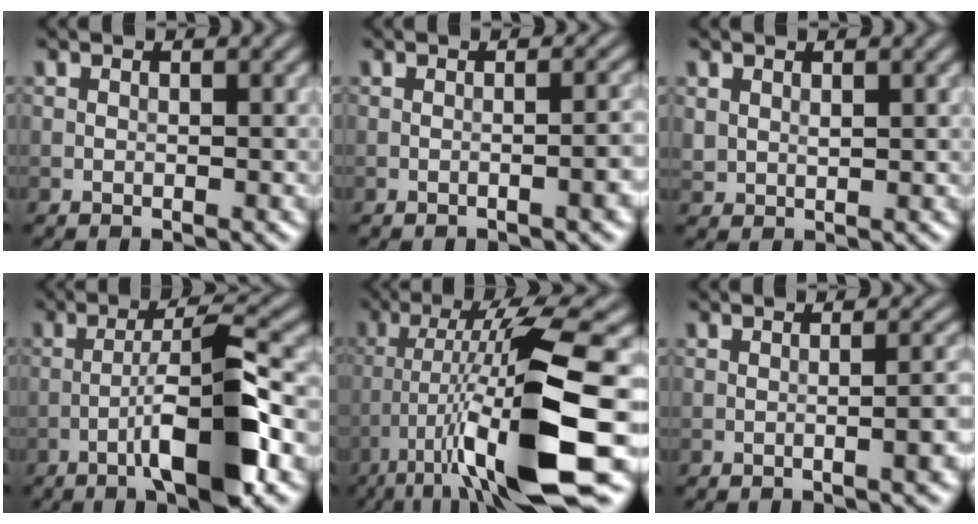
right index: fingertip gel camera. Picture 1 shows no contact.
{"total": 3.4, "force": [-0.6, 1.2, 3.1], "torque": [-0.016, 0.013, -0.011]}
{"total": 1.2, "force": [0.8, 0.7, 0.6], "torque": [-0.014, -0.004, 0.021]}
{"total": 8.1, "force": [-3.1, 1.1, 7.4], "torque": [-0.123, 0.018, -0.059]}
{"total": 13.4, "force": [-4.5, 2.3, 12.5], "torque": [-0.208, 0.001, -0.070]}
{"total": 4.1, "force": [-0.8, 1.4, 3.8], "torque": [-0.024, 0.013, -0.014]}